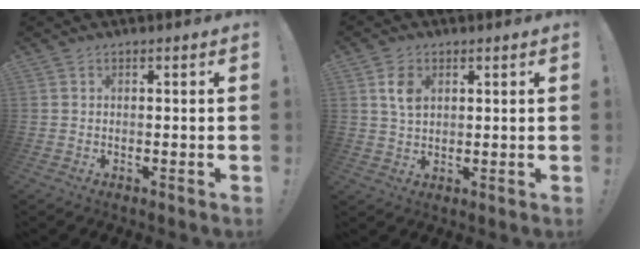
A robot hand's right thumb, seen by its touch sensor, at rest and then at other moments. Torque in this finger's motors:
{"motor_torque": [-0.02, 0.11, 0.44, -0.13, 0.12]}